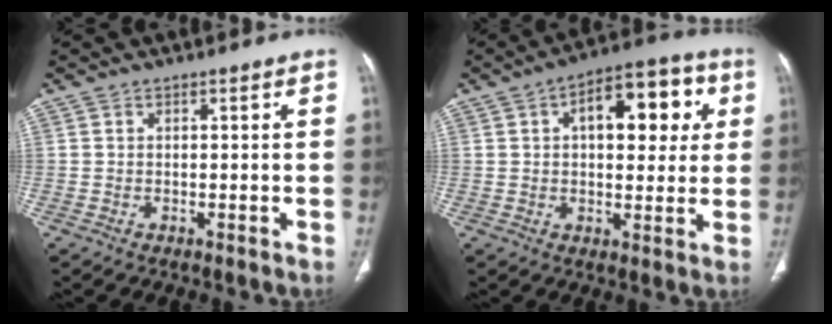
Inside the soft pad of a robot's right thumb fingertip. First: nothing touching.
{"total": 15.2, "force": [4.2, 7.8, 12.4], "torque": [-0.125, 0.017, 0.055]}